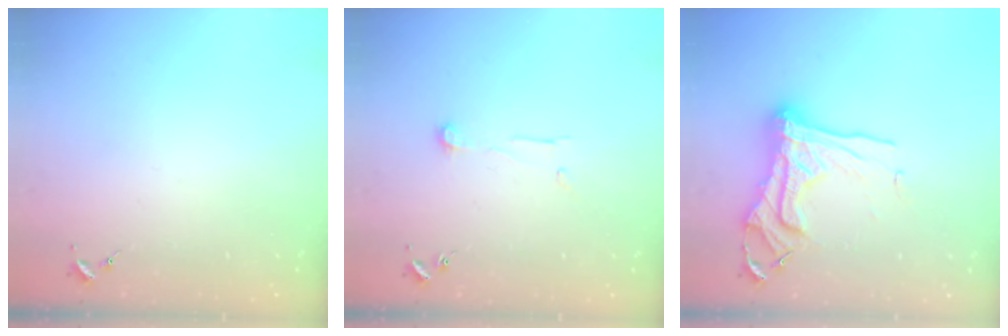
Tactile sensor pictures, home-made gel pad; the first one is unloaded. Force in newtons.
{"total": 7.1, "press": 7.1, "slide": 0.3}
{"total": 20.6, "press": 20.5, "slide": 1.9}